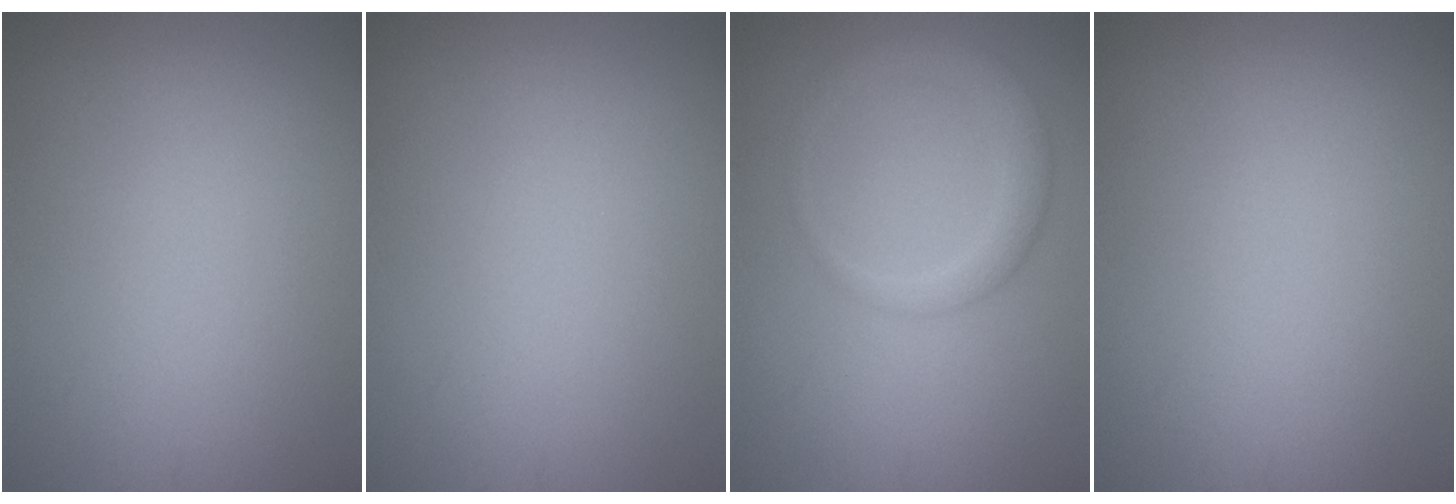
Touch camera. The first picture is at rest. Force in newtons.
{"total": 0.0}
{"total": 2.8, "press": 2.8, "slide": 0.2}
{"total": 0.0}